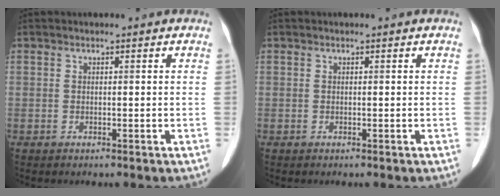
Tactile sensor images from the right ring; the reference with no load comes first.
{"total": 0.0}